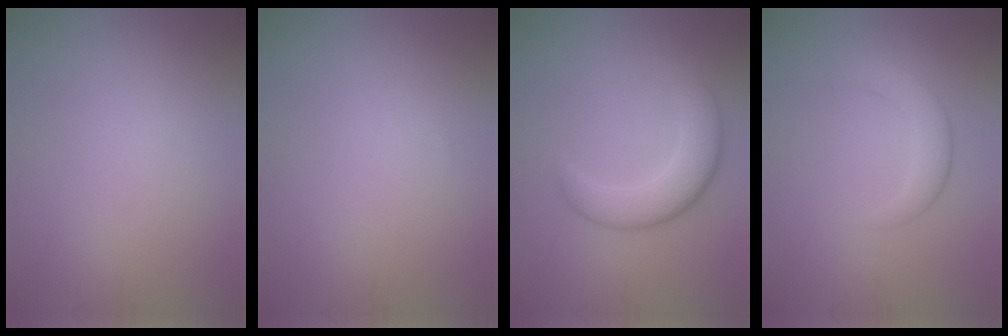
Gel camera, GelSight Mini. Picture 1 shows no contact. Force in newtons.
{"total": 0.0}
{"total": 4.8, "press": 4.8, "slide": 0.4}
{"total": 2.1, "press": 2.0, "slide": 0.2}